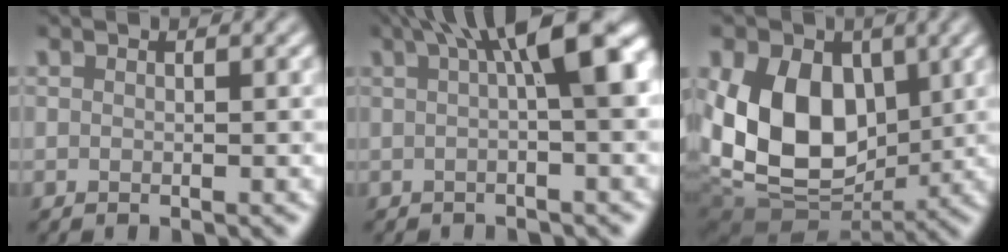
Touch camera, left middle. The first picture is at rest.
{"total": 7.8, "force": [2.5, 1.8, 7.2], "torque": [-0.088, 0.022, 0.033]}
{"total": 11.3, "force": [1.2, 8.1, 7.7], "torque": [-0.149, -0.011, 0.015]}